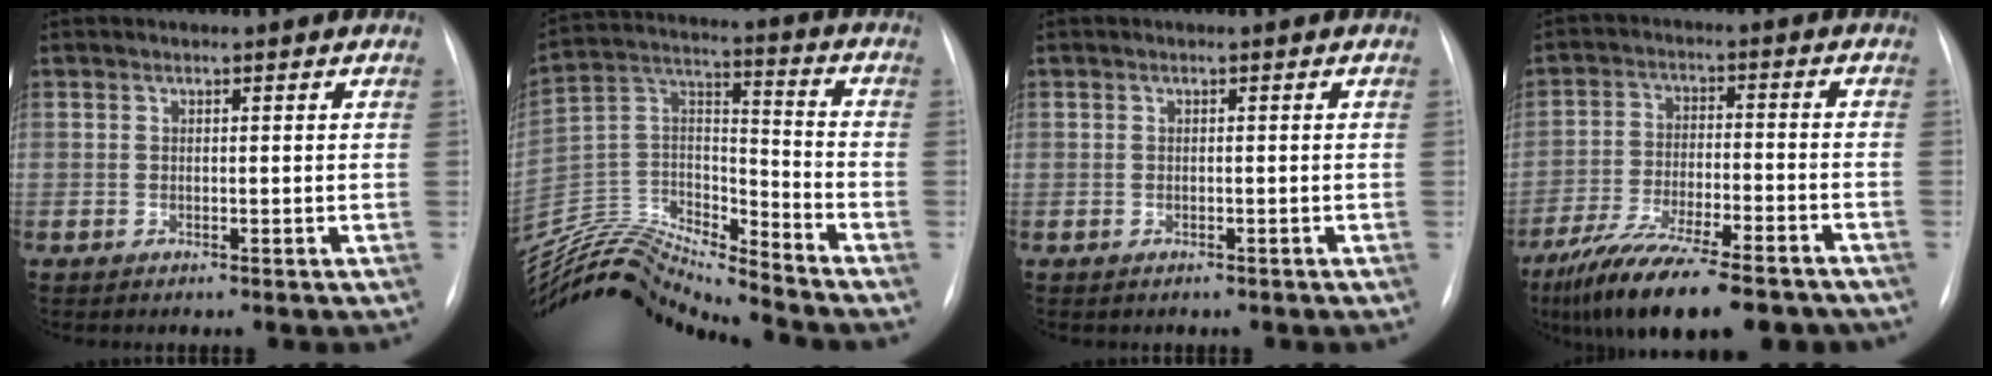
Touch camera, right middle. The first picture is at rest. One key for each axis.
{"total": 17.5, "fx": -17.2, "fy": -0.6, "fz": 3.2, "tx": -0.055, "ty": 0.043, "tz": -0.311}
{"total": 1.0, "fx": -0.6, "fy": 0.8, "fz": 0.0, "tx": -0.006, "ty": 0.005, "tz": -0.006}
{"total": 19.0, "fx": -15.0, "fy": 4.0, "fz": 11.0, "tx": -0.162, "ty": -0.011, "tz": -0.236}